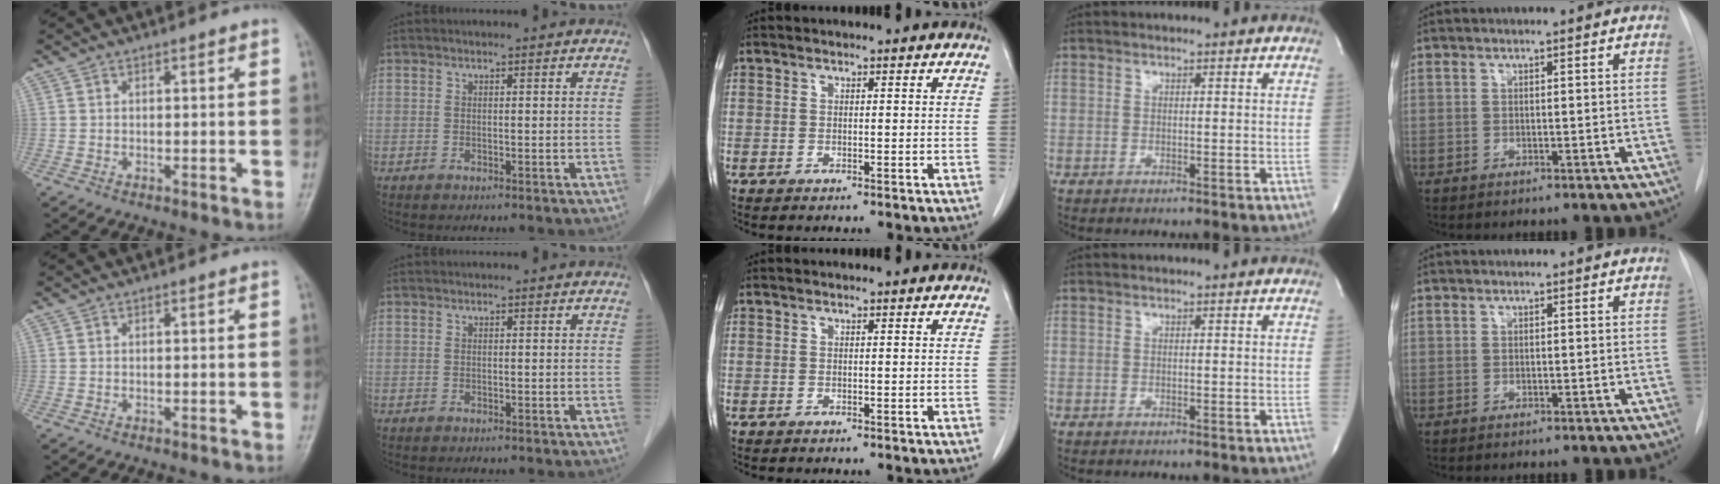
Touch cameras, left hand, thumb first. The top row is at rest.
{}